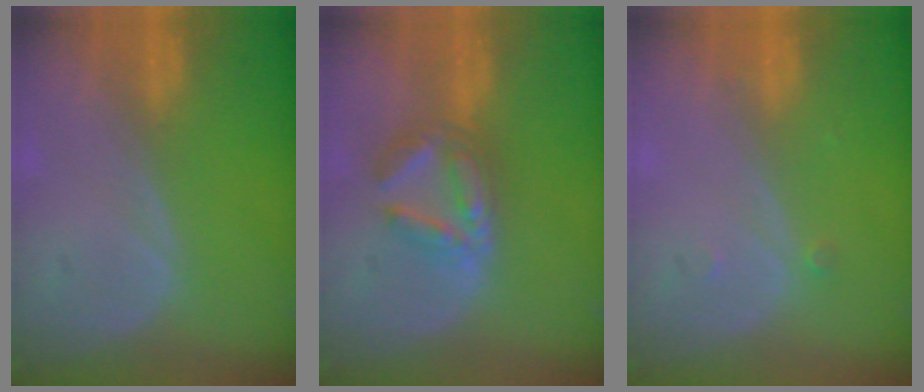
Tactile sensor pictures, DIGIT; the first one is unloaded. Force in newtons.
{"total": 6.1, "press": 5.7, "slide": 2.3}
{"total": 0.7, "press": 0.7, "slide": 0.1}